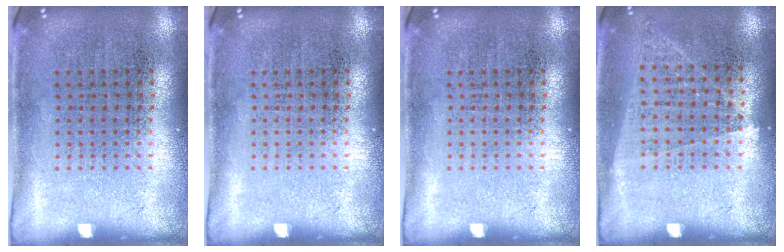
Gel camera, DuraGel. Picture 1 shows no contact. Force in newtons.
{"total": 0.0}
{"total": 0.0}
{"total": 1.0, "press": 0.9, "slide": 0.4}